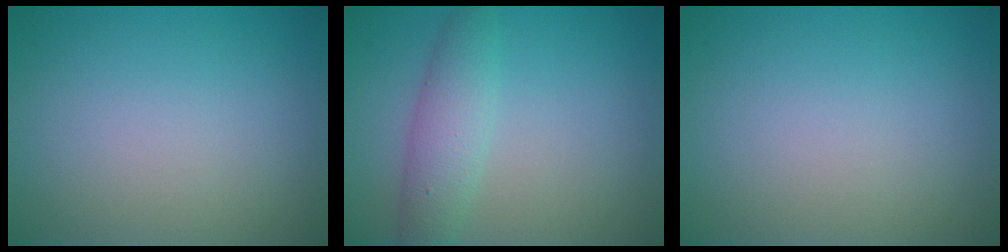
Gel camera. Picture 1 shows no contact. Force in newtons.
{"total": 3.4, "press": 3.4, "slide": 0.1}
{"total": 0.0}